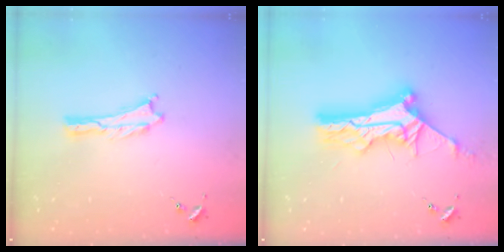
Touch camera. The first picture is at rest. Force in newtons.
{"total": 11.3, "press": 11.2, "slide": 1.1}